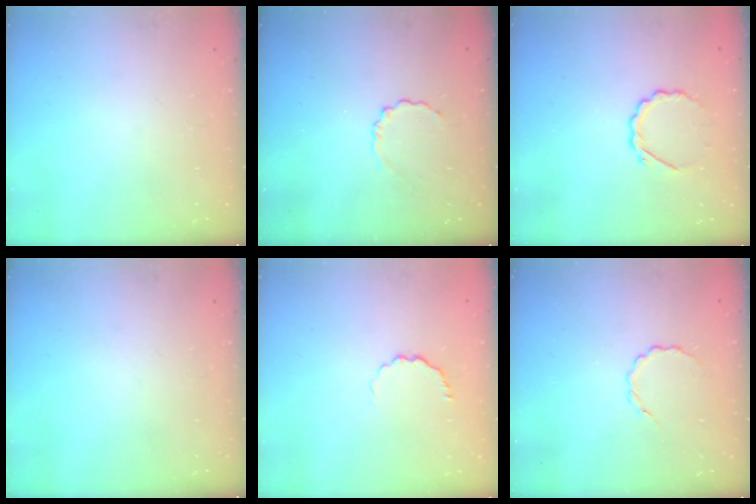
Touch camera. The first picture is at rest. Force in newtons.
{"total": 3.6, "press": 3.4, "slide": 1.2}
{"total": 4.8, "press": 4.6, "slide": 1.5}
{"total": 0.0}
{"total": 4.2, "press": 4.1, "slide": 1.2}
{"total": 3.0, "press": 2.8, "slide": 1.0}